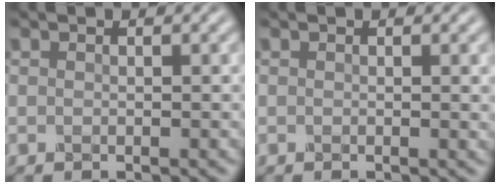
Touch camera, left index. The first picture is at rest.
{"total": 0.9, "force": [-0.2, 0.3, 0.8], "torque": [-0.013, -0.001, -0.002]}